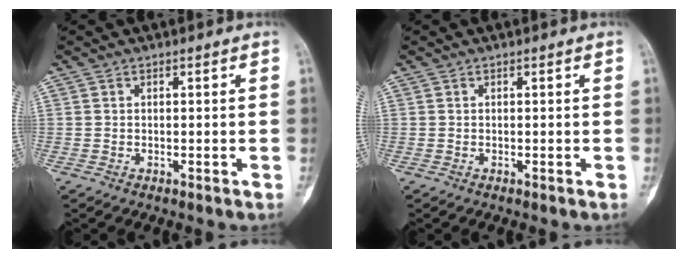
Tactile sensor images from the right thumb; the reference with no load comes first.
{"total": 0.0}